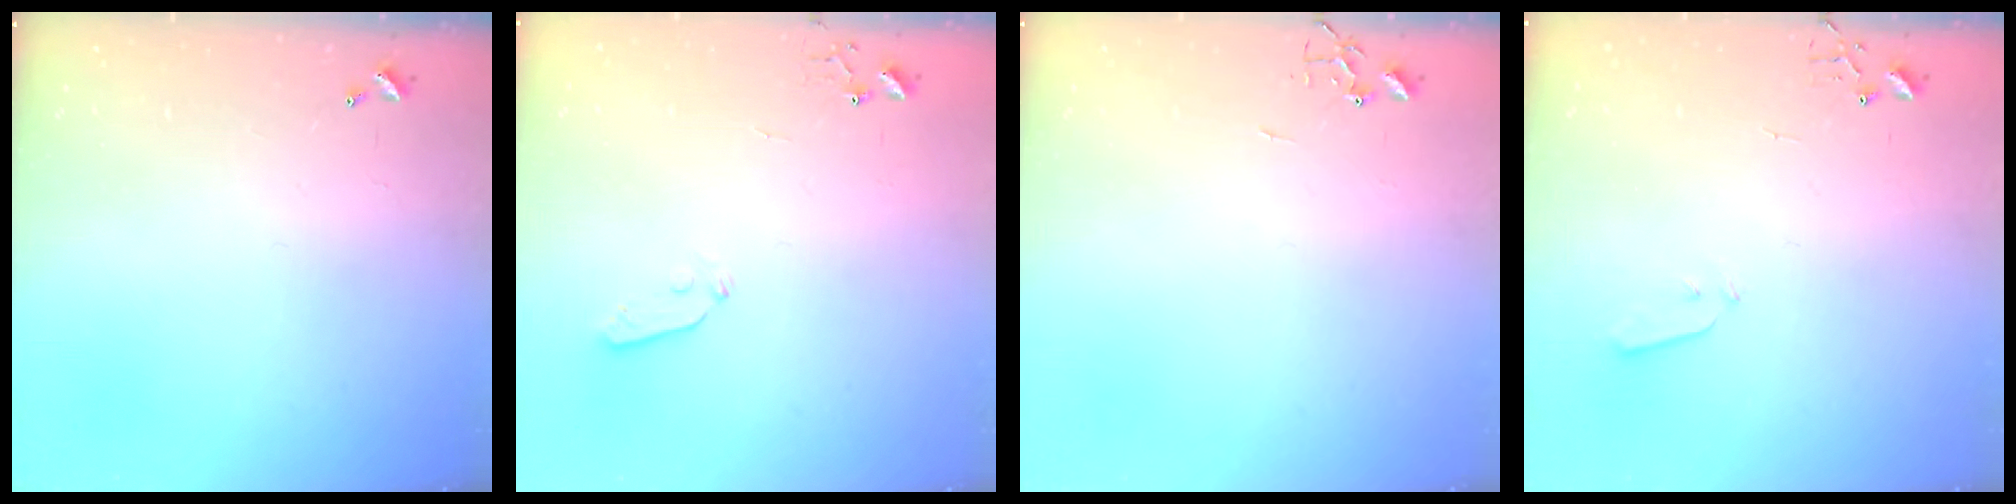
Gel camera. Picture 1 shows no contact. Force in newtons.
{"total": 3.5, "press": 3.5, "slide": 0.4}
{"total": 0.0}
{"total": 3.0, "press": 2.9, "slide": 0.7}